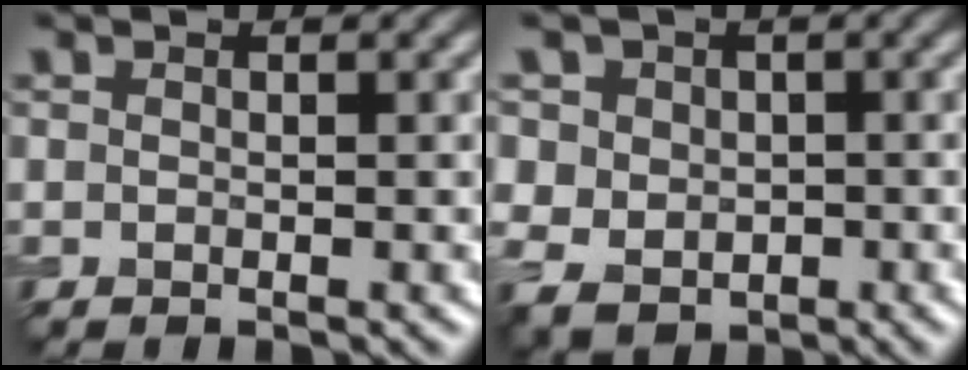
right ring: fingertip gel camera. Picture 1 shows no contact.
{"total": 6.9, "force": [1.2, 6.3, 2.6], "torque": [-0.062, 0.021, 0.003]}